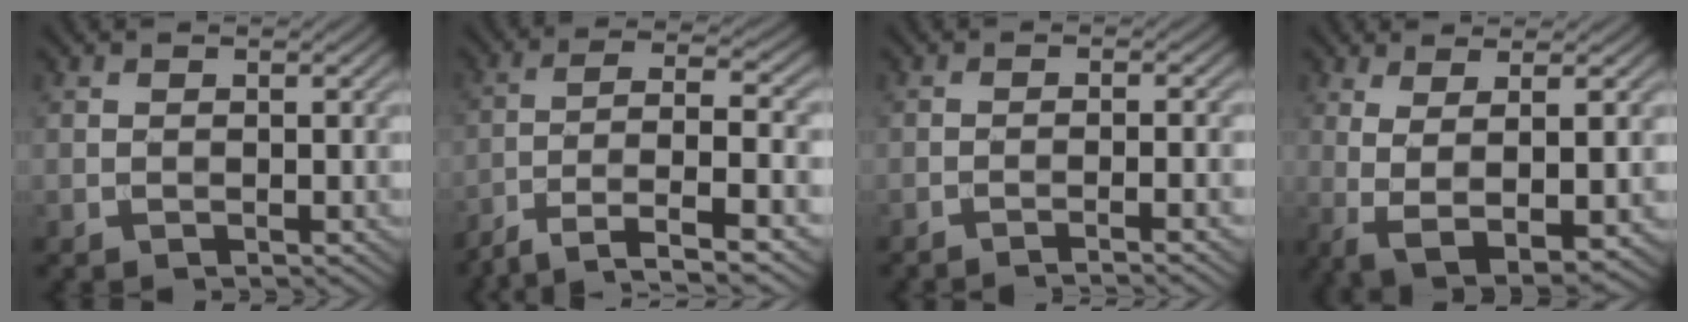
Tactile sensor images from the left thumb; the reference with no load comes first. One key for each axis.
{"total": 9.3, "fx": -5.6, "fy": 2.4, "fz": 7.0, "tx": -0.126, "ty": -0.002, "tz": -0.102}
{"total": 3.7, "fx": -2.0, "fy": 0.3, "fz": 3.1, "tx": -0.046, "ty": 0.012, "tz": -0.047}
{"total": 6.1, "fx": 0.2, "fy": 1.3, "fz": 5.9, "tx": -0.118, "ty": -0.008, "tz": 0.013}